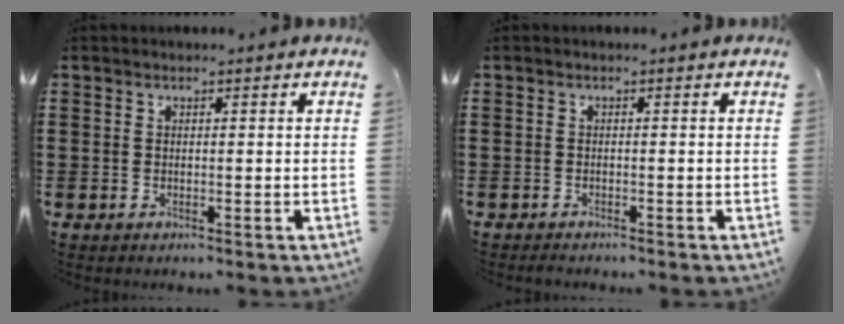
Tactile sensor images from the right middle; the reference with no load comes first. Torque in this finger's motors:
{"motor_torque": [0.88, -0.11, 0.14, 0.03]}